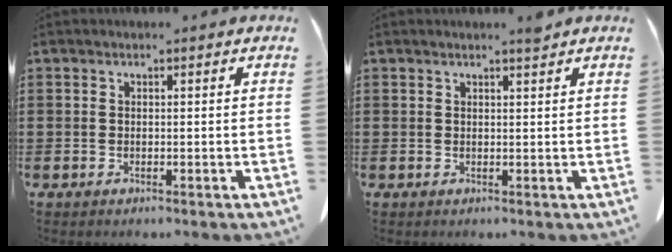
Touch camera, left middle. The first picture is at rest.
{"total": 1.4, "force": [1.2, -0.2, 0.5], "torque": [-0.011, -0.005, 0.024]}